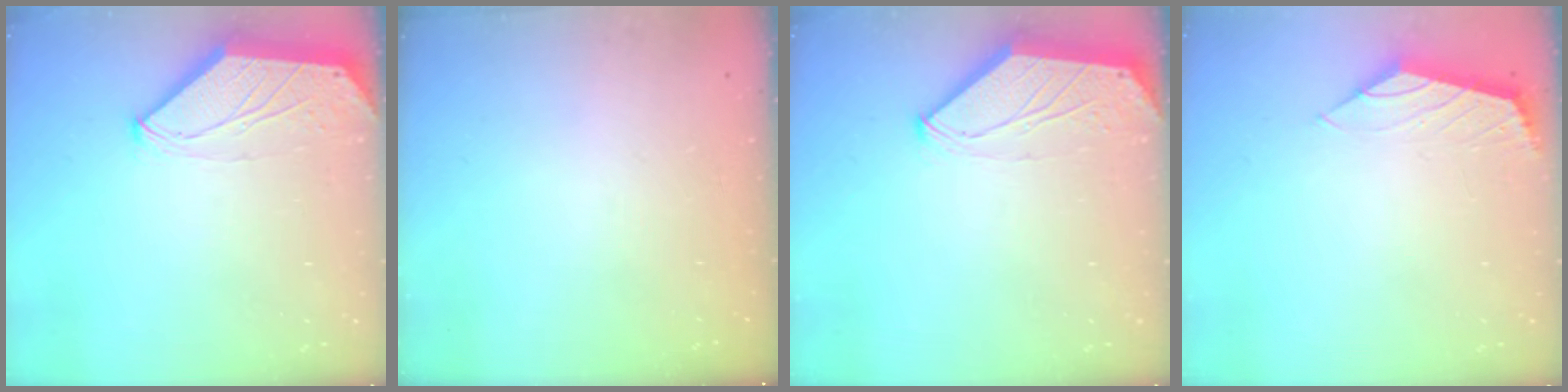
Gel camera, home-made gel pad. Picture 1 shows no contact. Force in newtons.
{"total": 0.0}
{"total": 0.0}
{"total": 2.1, "press": 2.0, "slide": 0.6}